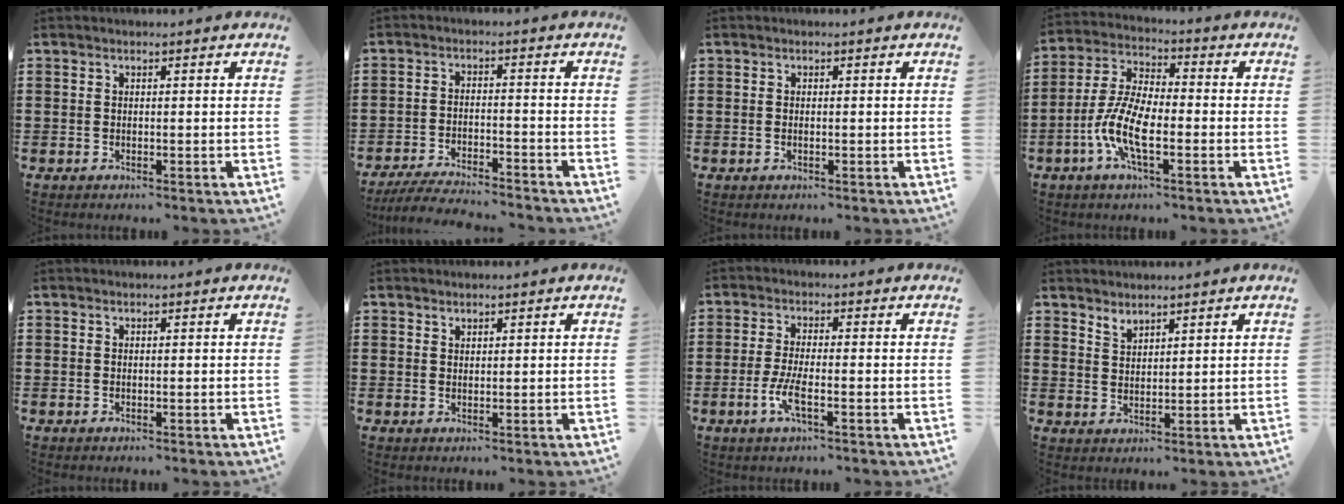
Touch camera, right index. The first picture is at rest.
{"total": 4.8, "force": [-4.6, 0.1, 1.3], "torque": [-0.029, -0.004, -0.091]}
{"total": 0.0}
{"total": 8.8, "force": [-3.1, 2.9, 7.7], "torque": [-0.189, -0.015, -0.066]}
{"total": 0.0}
{"total": 1.1, "force": [1.0, 0.4, -0.1], "torque": [-0.001, 0.001, 0.020]}
{"total": 4.6, "force": [-1.8, 1.0, 4.1], "torque": [-0.089, -0.006, -0.037]}
{"total": 2.1, "force": [2.0, 0.6, 0.1], "torque": [-0.006, 0.003, 0.039]}